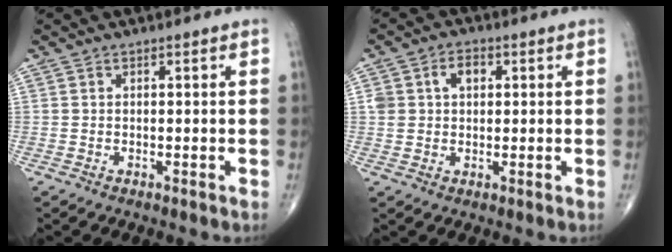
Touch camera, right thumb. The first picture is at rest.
{"total": 5.0, "force": [1.4, 3.6, 3.2], "torque": [-0.039, 0.007, 0.024]}